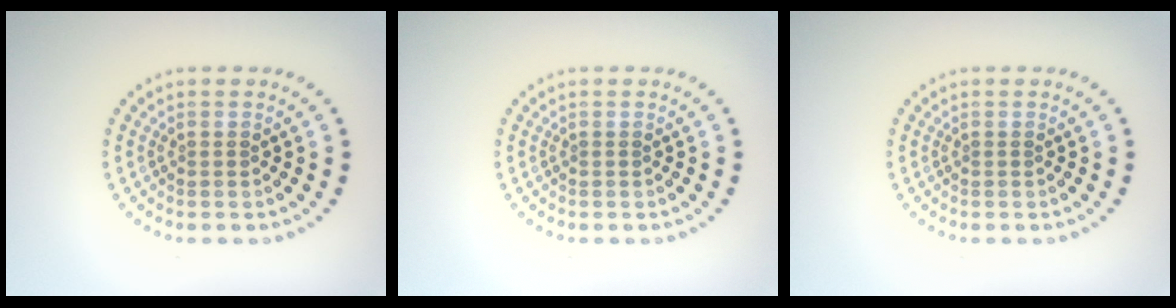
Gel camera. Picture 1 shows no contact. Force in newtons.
{"total": 0.0}
{"total": 0.0}